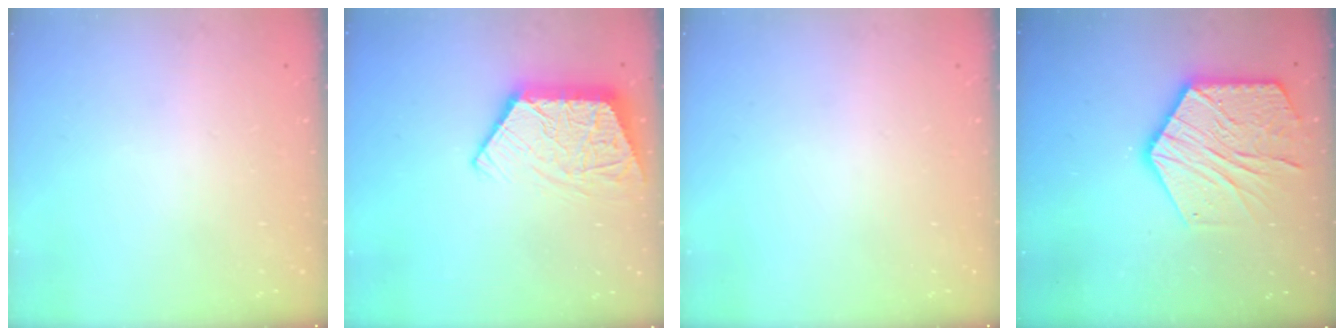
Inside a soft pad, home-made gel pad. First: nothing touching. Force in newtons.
{"total": 12.1, "press": 12.1, "slide": 1.0}
{"total": 0.0}
{"total": 17.1, "press": 17.1, "slide": 1.3}